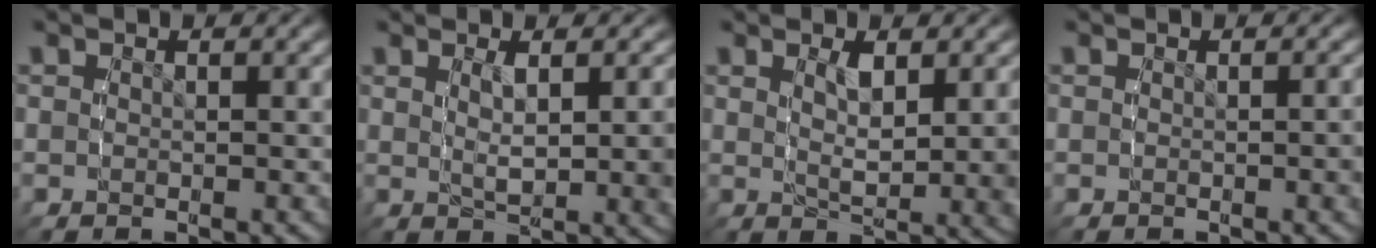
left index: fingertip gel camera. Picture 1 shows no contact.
{"total": 3.3, "force": [1.2, 0.3, 3.1], "torque": [-0.042, -0.002, 0.021]}
{"total": 3.3, "force": [1.3, 0.3, 3.0], "torque": [-0.042, -0.010, 0.027]}
{"total": 0.7, "force": [-0.2, 0.3, 0.6], "torque": [-0.008, 0.003, -0.005]}